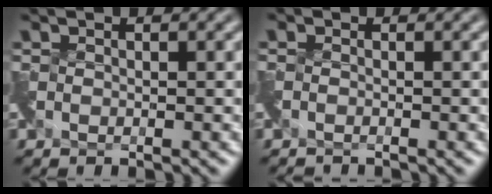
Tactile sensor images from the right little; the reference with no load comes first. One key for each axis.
{"total": 1.6, "fx": -1.4, "fy": -0.3, "fz": -0.7, "tx": 0.009, "ty": -0.018, "tz": -0.030}